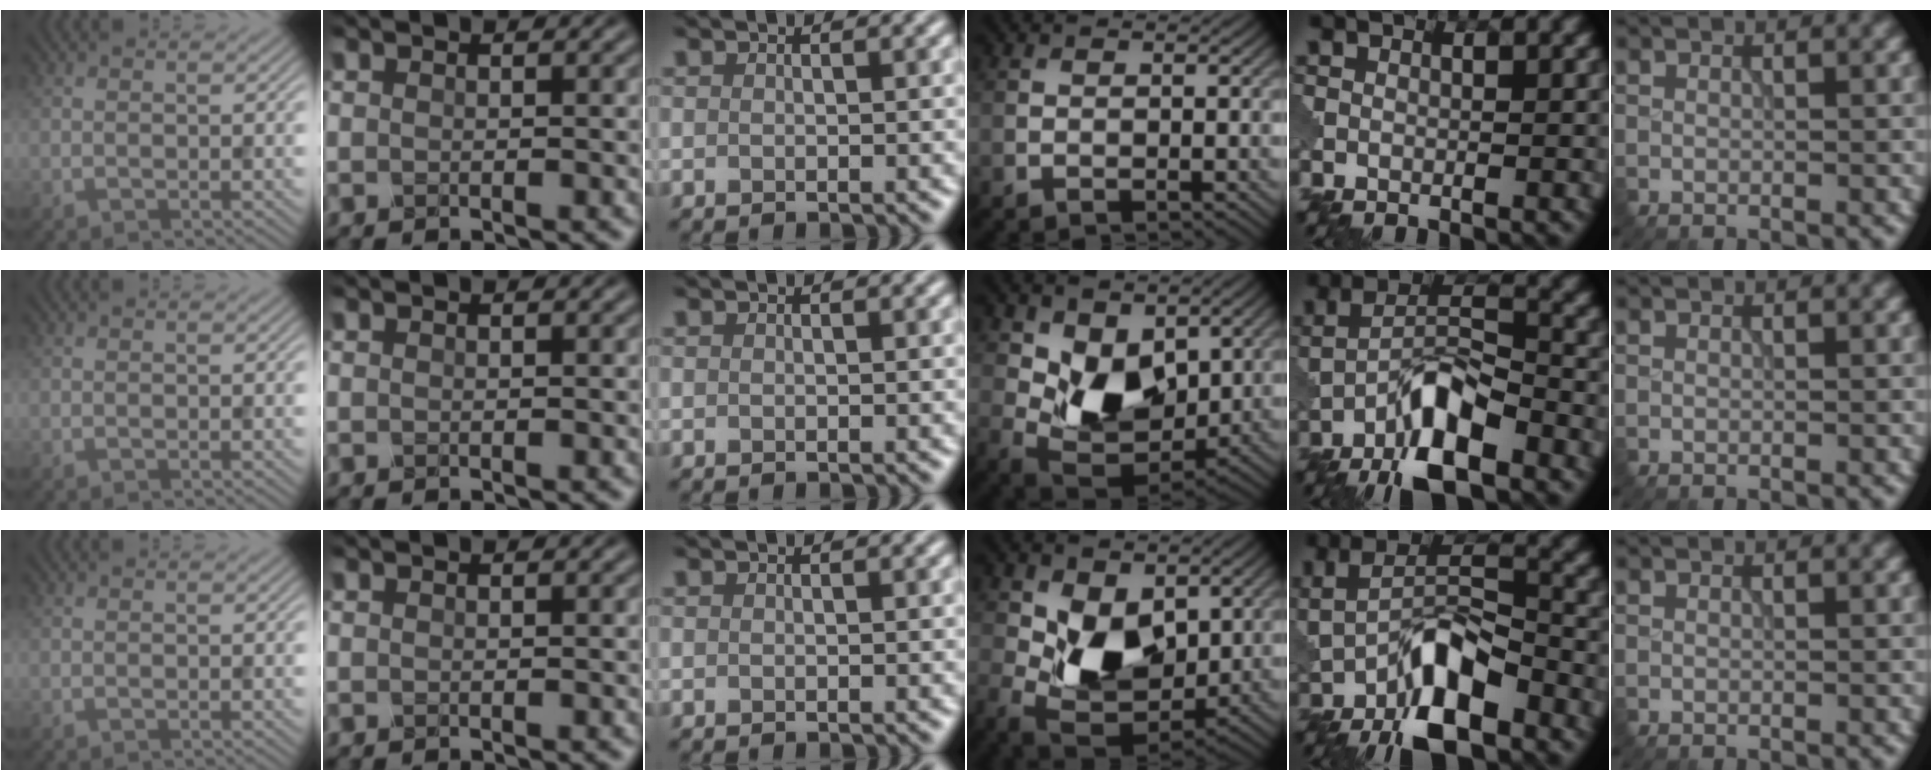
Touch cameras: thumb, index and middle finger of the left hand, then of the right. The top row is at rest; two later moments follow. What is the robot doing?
{"motion": "insert", "object": "pin"}